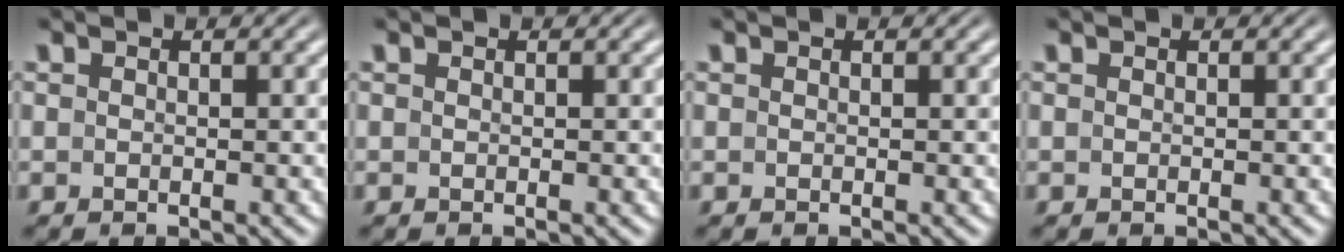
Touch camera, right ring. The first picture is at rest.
{"total": 0.0}
{"total": 0.0}
{"total": 0.0}